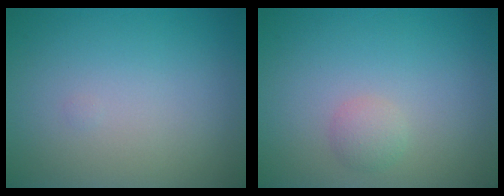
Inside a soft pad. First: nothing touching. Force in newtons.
{"total": 1.3, "press": 1.3, "slide": 0.1}